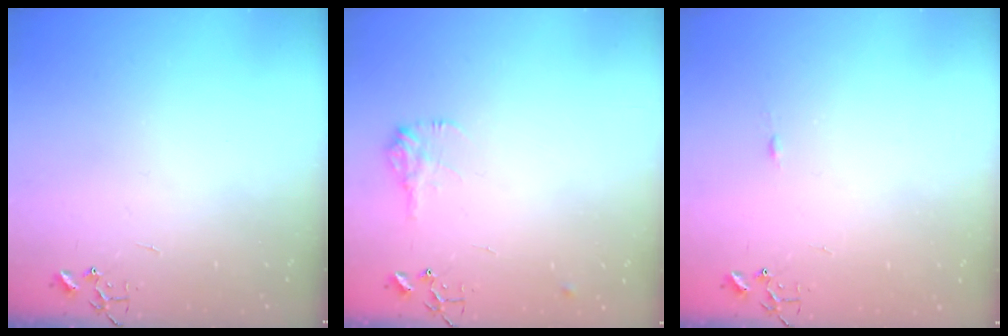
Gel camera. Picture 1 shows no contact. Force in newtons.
{"total": 9.5, "press": 9.5, "slide": 0.4}
{"total": 3.3, "press": 3.3, "slide": 0.4}